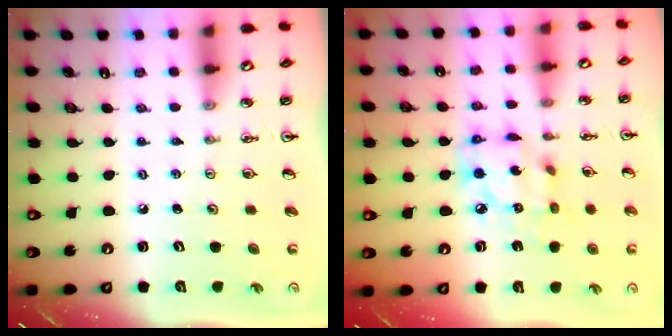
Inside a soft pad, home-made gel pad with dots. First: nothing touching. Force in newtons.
{"total": 12.8, "press": 12.8, "slide": 0.9}